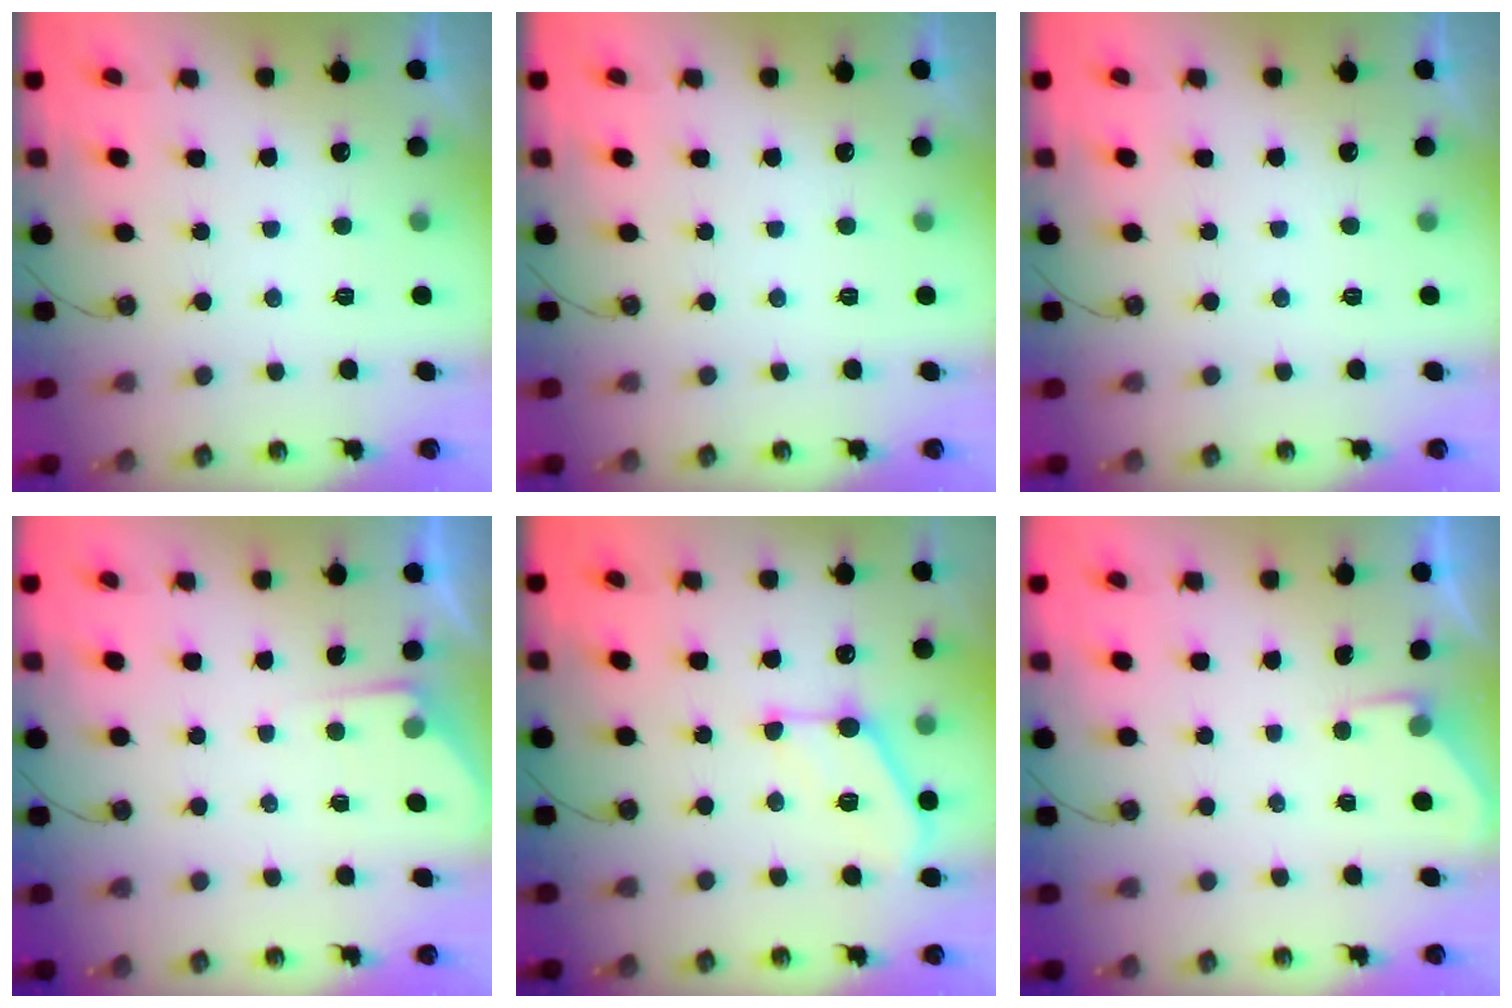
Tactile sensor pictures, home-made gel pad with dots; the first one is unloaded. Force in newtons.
{"total": 0.0}
{"total": 0.0}
{"total": 4.5, "press": 4.5, "slide": 0.5}
{"total": 13.4, "press": 13.4, "slide": 0.6}
{"total": 2.7, "press": 2.6, "slide": 0.5}